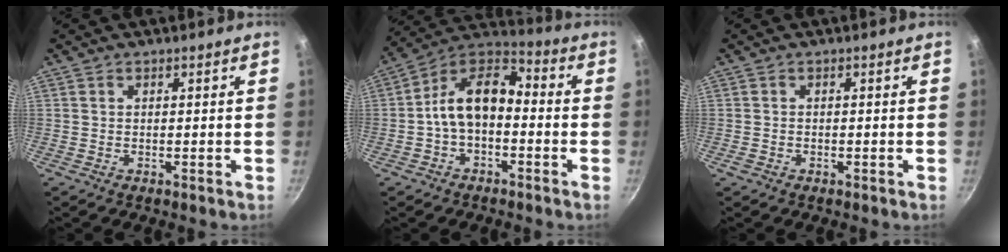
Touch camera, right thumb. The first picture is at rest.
{"total": 12.5, "force": [-1.6, 7.7, 9.6], "torque": [-0.151, 0.056, -0.047]}
{"total": 1.0, "force": [-0.5, 0.7, 0.5], "torque": [-0.013, 0.002, -0.010]}